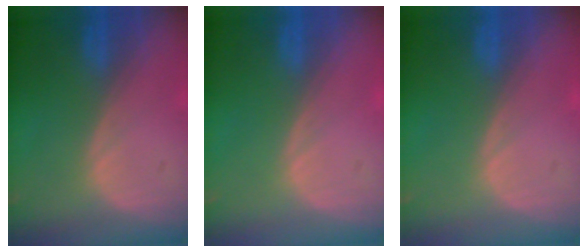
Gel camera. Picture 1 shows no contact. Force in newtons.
{"total": 0.0}
{"total": 0.0}